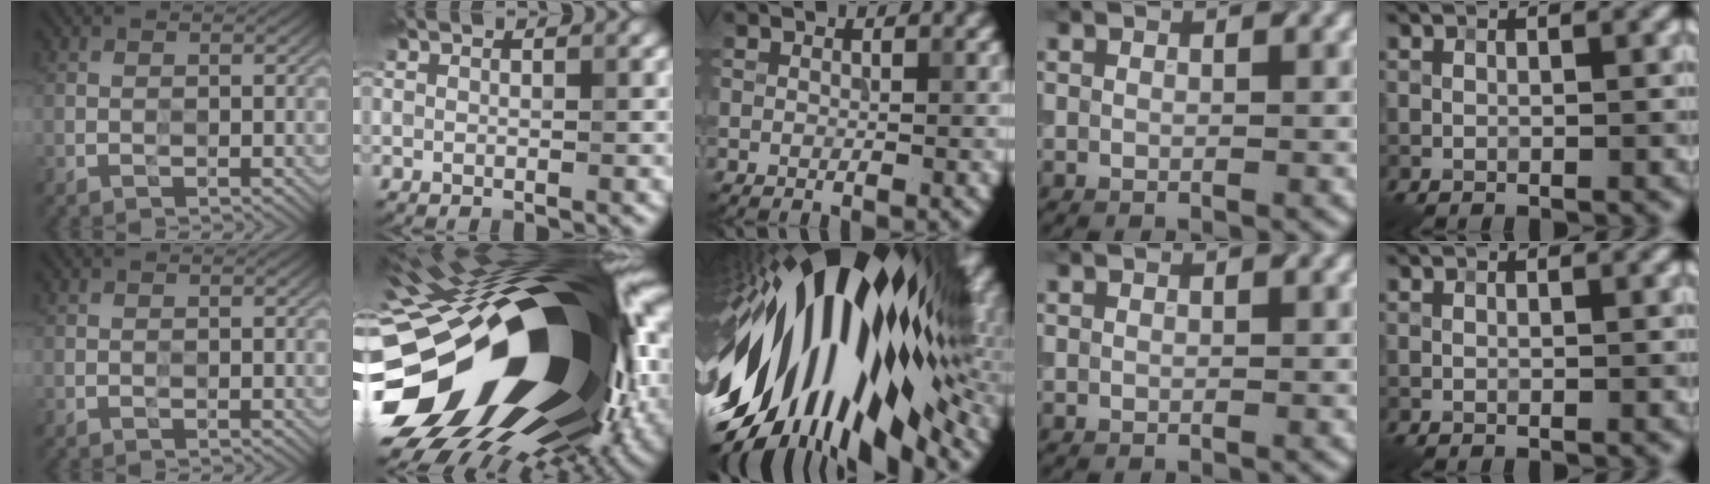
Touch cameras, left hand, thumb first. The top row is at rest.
{"index": {"total": 22.5, "force": [-1.6, 11.0, 19.6], "torque": [-0.356, -0.059, -0.037]}, "middle": {"total": 18.1, "force": [-2.0, 9.1, 15.5], "torque": [-0.254, 0.014, -0.064]}}